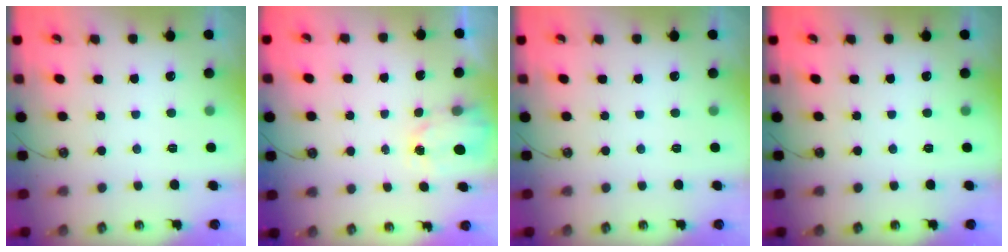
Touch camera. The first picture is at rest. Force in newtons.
{"total": 1.6, "press": 1.6, "slide": 0.3}
{"total": 0.0}
{"total": 0.0}